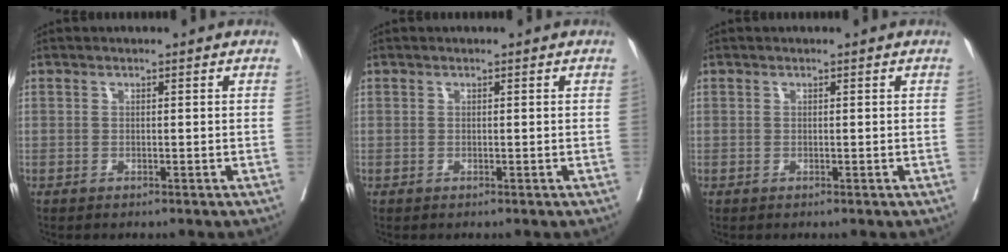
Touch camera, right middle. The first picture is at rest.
{"total": 0.0}
{"total": 0.0}